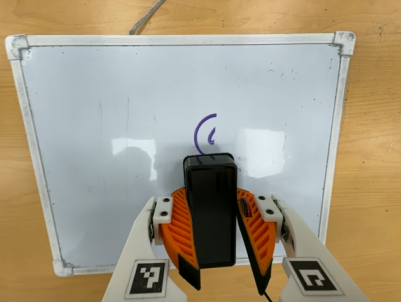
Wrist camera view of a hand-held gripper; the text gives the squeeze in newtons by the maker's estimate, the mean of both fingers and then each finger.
{"total": 11.6, "left": 11.8, "right": 11.4}